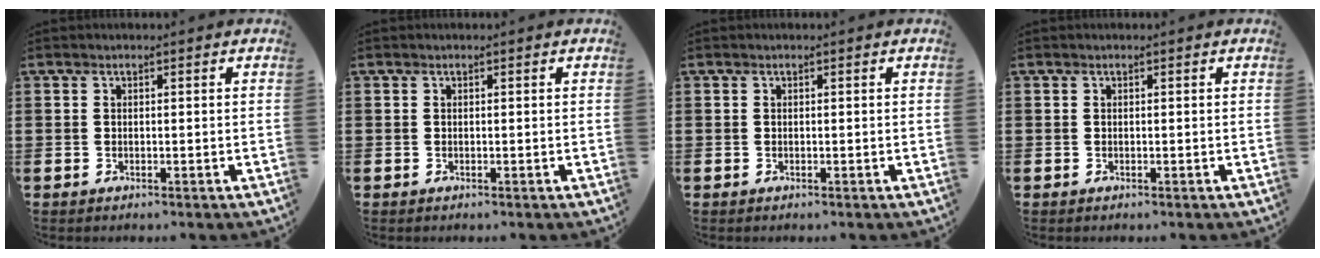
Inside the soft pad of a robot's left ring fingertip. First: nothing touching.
{"total": 0.0}
{"total": 0.0}
{"total": 0.0}